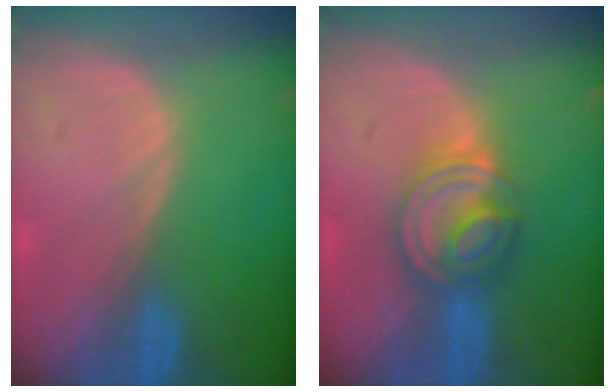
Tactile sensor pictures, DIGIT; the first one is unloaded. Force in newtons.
{"total": 7.0, "press": 6.3, "slide": 3.1}